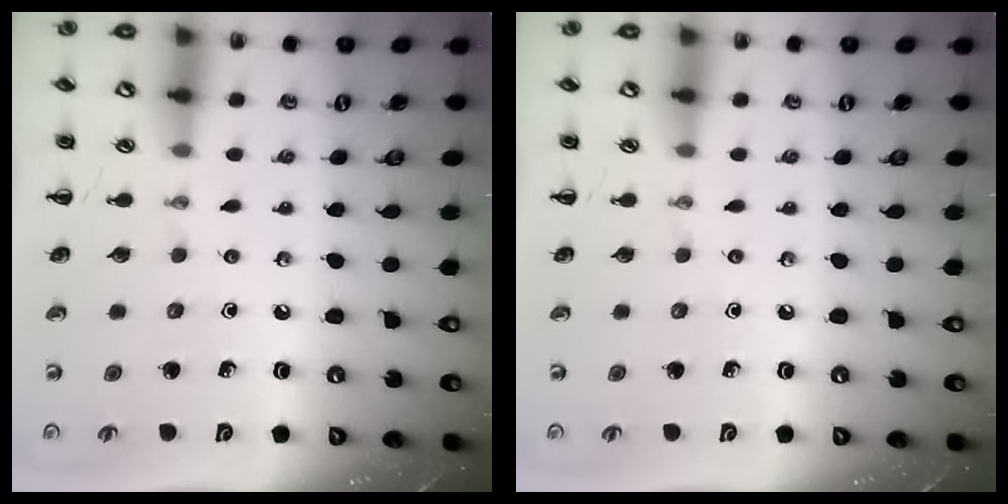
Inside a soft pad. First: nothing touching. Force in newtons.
{"total": 0.0}